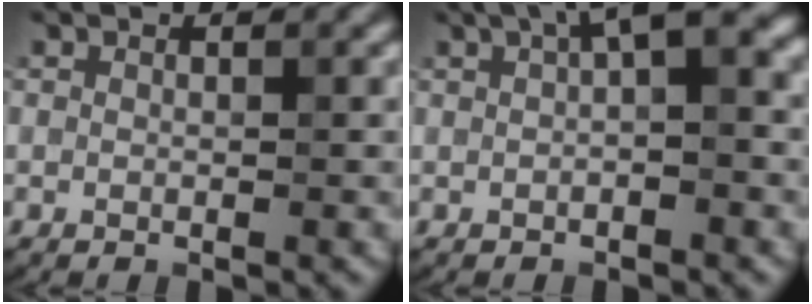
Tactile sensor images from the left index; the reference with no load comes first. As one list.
[{"total": 4.4, "force": [1.4, 1.0, 4.0], "torque": [-0.058, 0.017, 0.014]}]